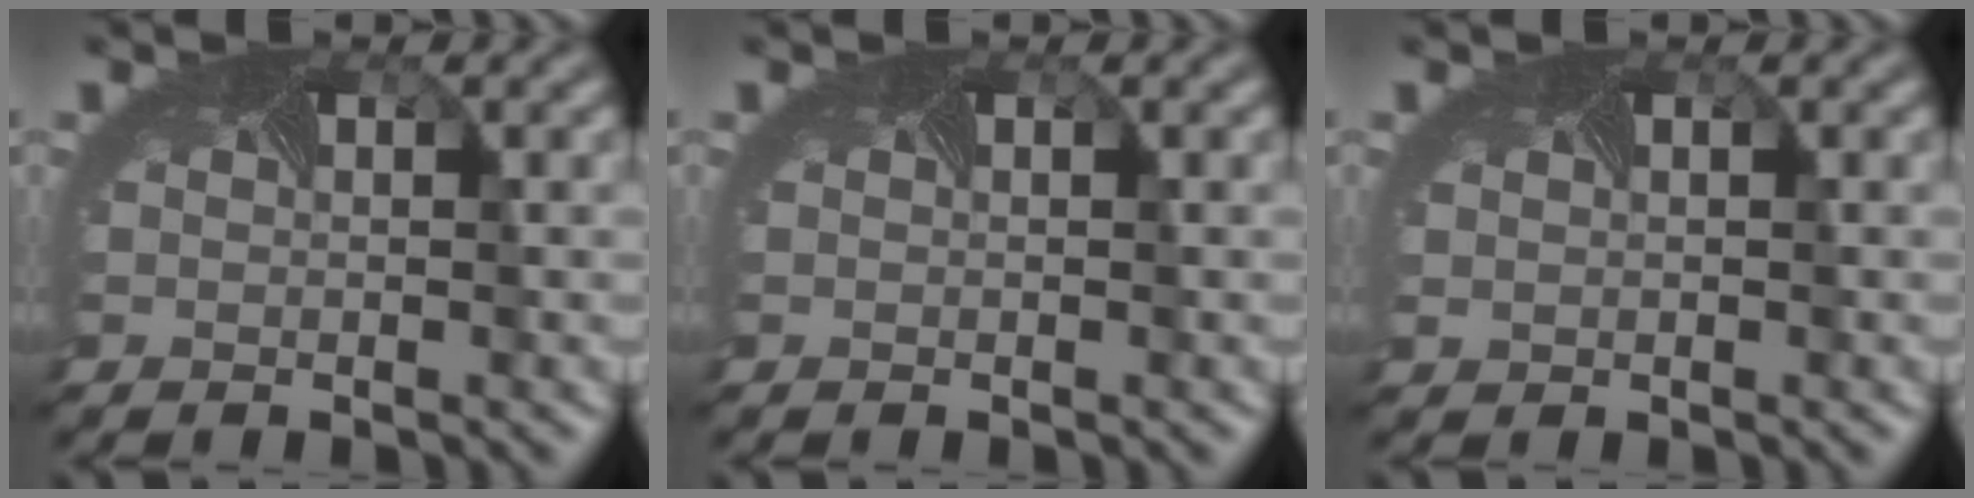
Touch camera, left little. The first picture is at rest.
{"total": 0.0}
{"total": 0.5, "force": [0.4, 0.2, -0.2], "torque": [0.003, 0.001, 0.009]}